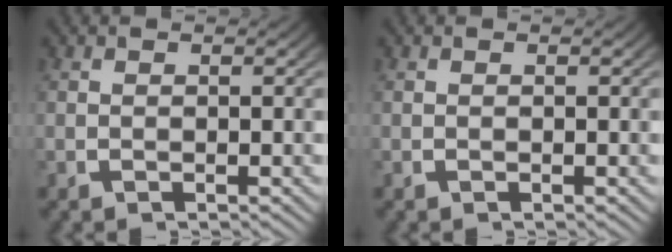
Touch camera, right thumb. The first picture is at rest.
{"total": 0.0}